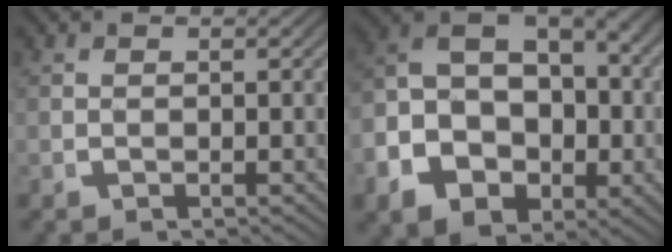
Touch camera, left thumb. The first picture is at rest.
{"total": 16.3, "force": [-0.9, 13.0, 9.8], "torque": [-0.209, -0.035, -0.015]}